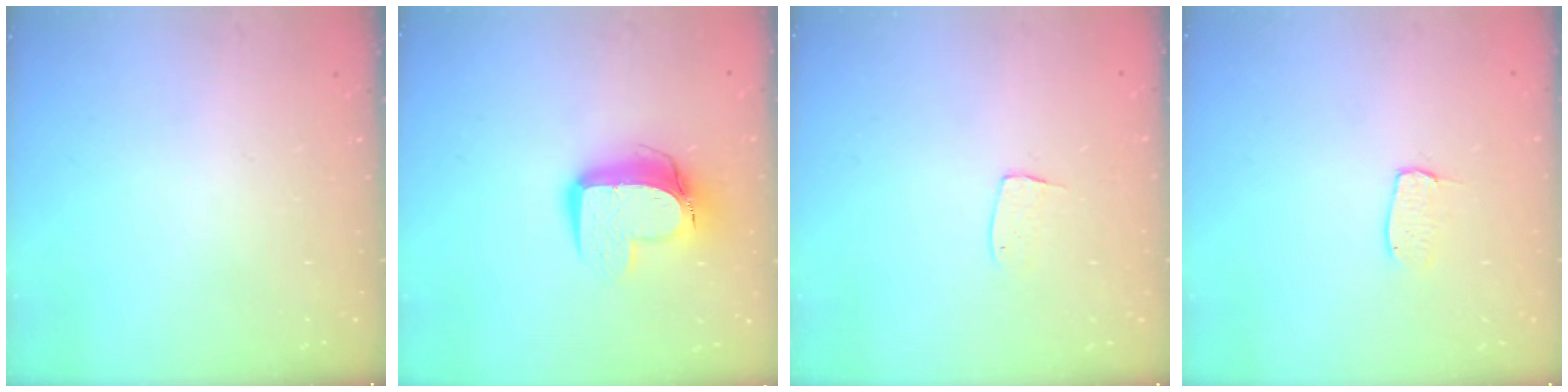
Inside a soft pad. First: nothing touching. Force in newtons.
{"total": 11.5, "press": 11.5, "slide": 1.0}
{"total": 5.2, "press": 5.2, "slide": 0.3}
{"total": 3.9, "press": 3.9, "slide": 0.2}